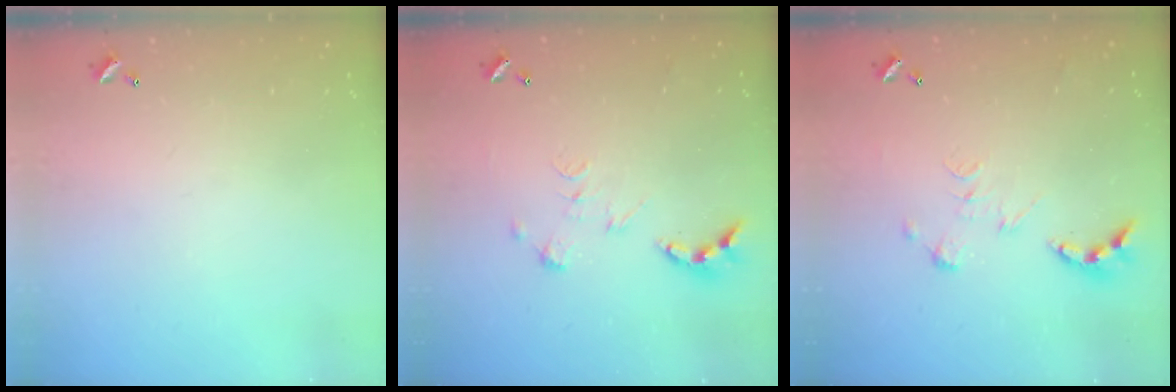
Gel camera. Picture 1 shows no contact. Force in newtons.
{"total": 0.0}
{"total": 0.0}